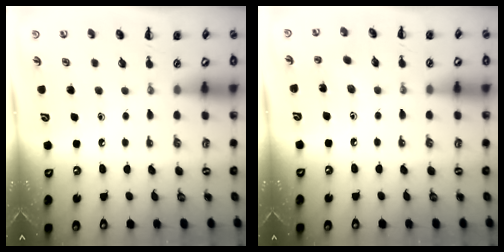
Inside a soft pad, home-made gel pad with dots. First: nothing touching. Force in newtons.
{"total": 3.5, "press": 3.3, "slide": 1.1}